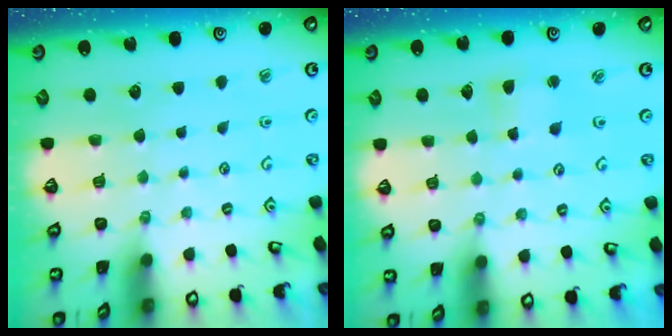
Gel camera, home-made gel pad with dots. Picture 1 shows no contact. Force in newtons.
{"total": 4.3, "press": 4.2, "slide": 0.6}